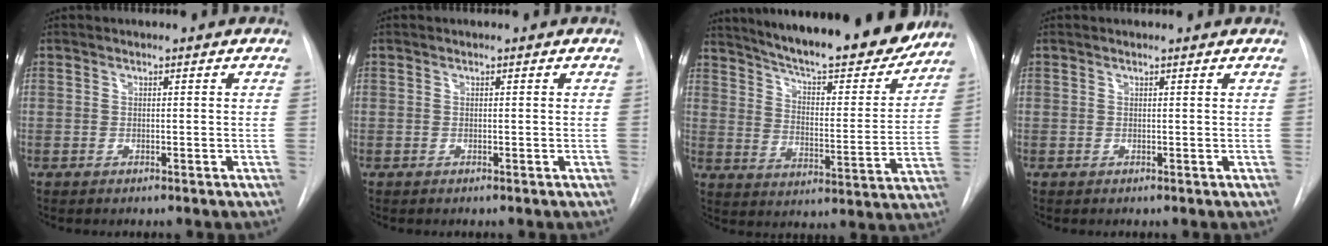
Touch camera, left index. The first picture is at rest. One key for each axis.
{"total": 0.0}
{"total": 23.5, "fx": 20.8, "fy": 3.7, "fz": 10.4, "tx": -0.163, "ty": -0.036, "tz": 0.283}
{"total": 0.9, "fx": 0.9, "fy": 0.0, "fz": 0.2, "tx": -0.011, "ty": 0.008, "tz": 0.013}